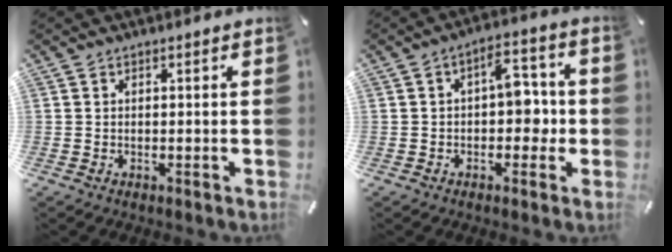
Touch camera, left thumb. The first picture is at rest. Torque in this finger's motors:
{"motor_torque": [0.99, 1.23, 0.49, -0.18, 0.13]}